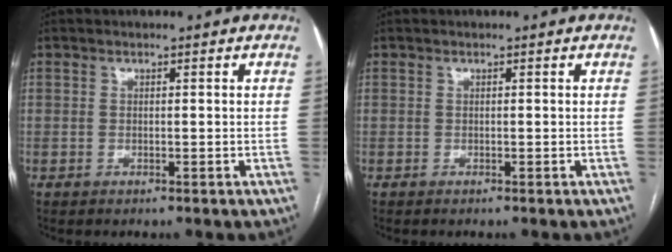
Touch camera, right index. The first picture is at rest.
{"total": 0.0}